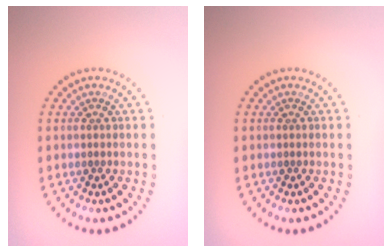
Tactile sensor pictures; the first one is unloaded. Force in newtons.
{"total": 0.0}